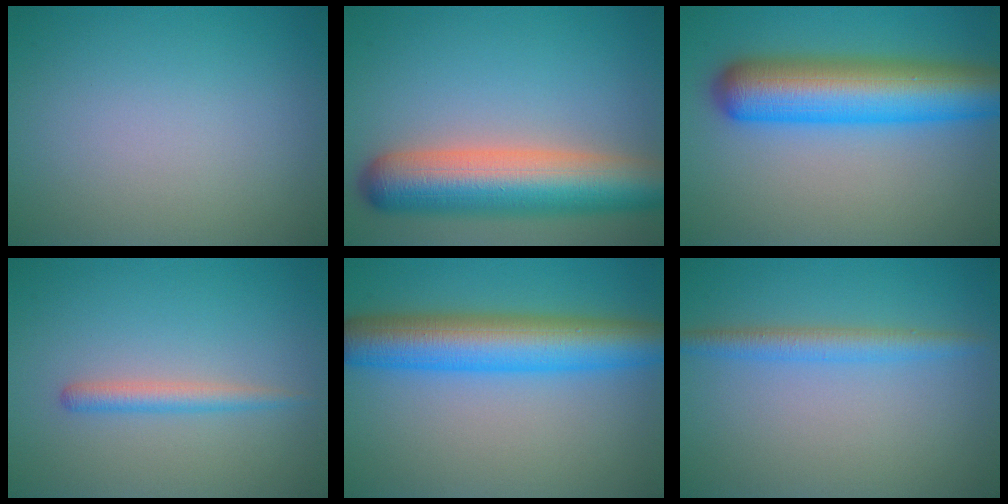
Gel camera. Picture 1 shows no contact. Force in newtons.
{"total": 10.1, "press": 10.1, "slide": 0.6}
{"total": 9.7, "press": 9.7, "slide": 0.4}
{"total": 1.9, "press": 1.8, "slide": 0.2}
{"total": 8.5, "press": 8.5, "slide": 0.1}
{"total": 2.4, "press": 2.4, "slide": 0.2}